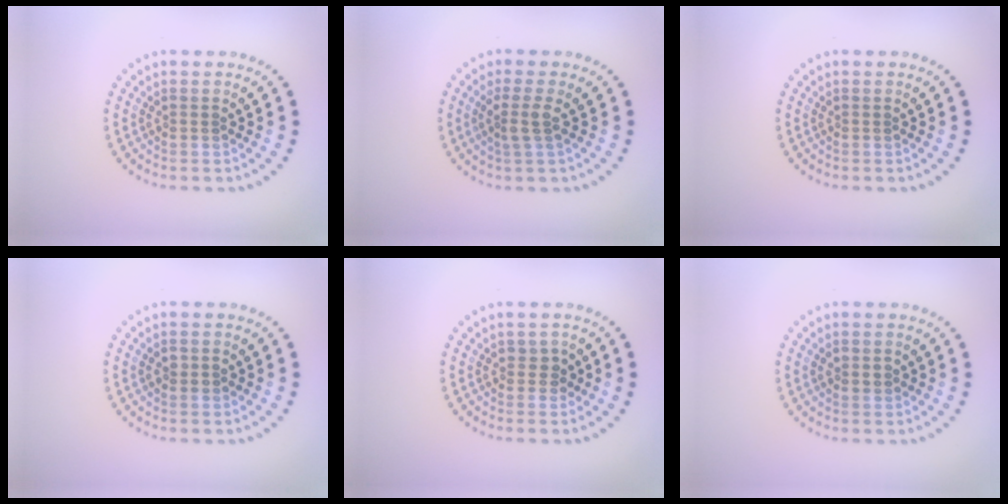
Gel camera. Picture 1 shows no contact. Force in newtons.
{"total": 2.0, "press": 1.5, "slide": 1.3}
{"total": 0.0}
{"total": 1.0, "press": 1.0, "slide": 0.1}
{"total": 1.1, "press": 1.0, "slide": 0.6}
{"total": 1.4, "press": 1.4, "slide": 0.2}